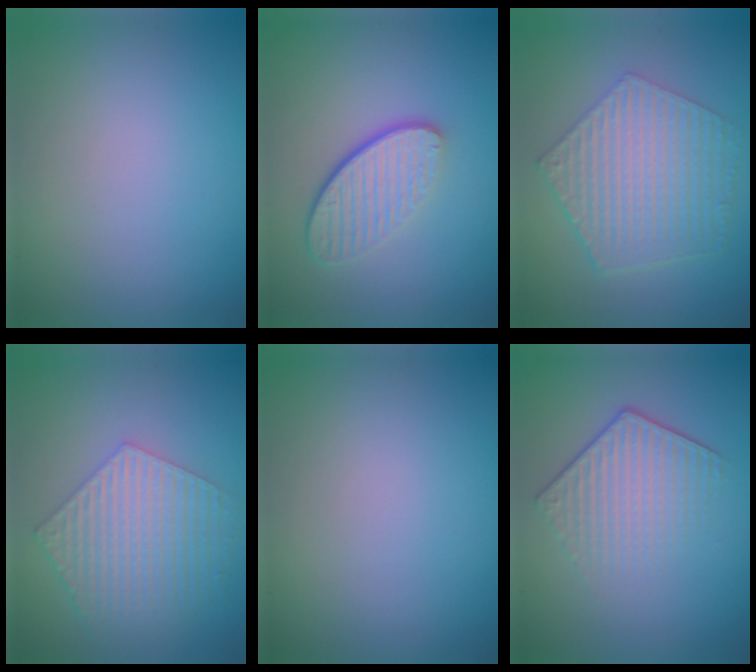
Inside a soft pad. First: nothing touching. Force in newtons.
{"total": 4.4, "press": 3.0, "slide": 3.2}
{"total": 6.7, "press": 4.9, "slide": 4.6}
{"total": 5.7, "press": 4.3, "slide": 3.8}
{"total": 0.0}
{"total": 4.0, "press": 3.2, "slide": 2.3}